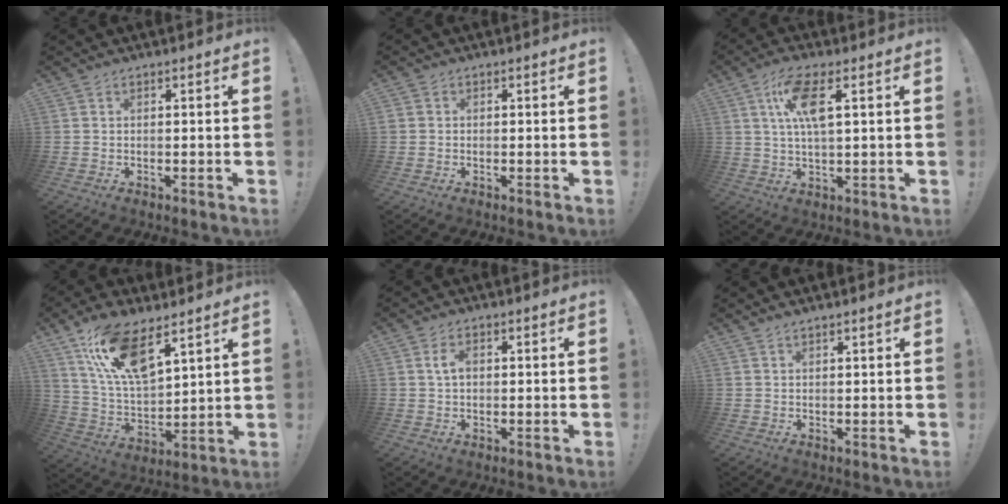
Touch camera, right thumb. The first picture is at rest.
{"total": 1.0, "force": [0.3, 0.7, -0.6], "torque": [0.014, 0.004, 0.007]}
{"total": 10.5, "force": [3.7, 3.6, 9.1], "torque": [-0.164, 0.002, 0.066]}
{"total": 15.6, "force": [10.5, 5.7, 10.1], "torque": [-0.203, -0.054, 0.191]}
{"total": 3.8, "force": [0.7, 2.4, 2.8], "torque": [-0.053, 0.007, 0.010]}
{"total": 1.2, "force": [1.1, -0.2, 0.6], "torque": [-0.012, -0.002, 0.019]}